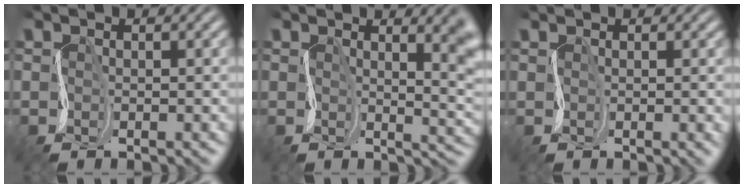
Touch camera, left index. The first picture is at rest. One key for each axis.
{"total": 6.1, "fx": 1.7, "fy": 2.7, "fz": 5.3, "tx": -0.037, "ty": 0.001, "tz": 0.024}
{"total": 0.7, "fx": 0.5, "fy": 0.3, "fz": 0.4, "tx": 0.005, "ty": 0.000, "tz": 0.010}